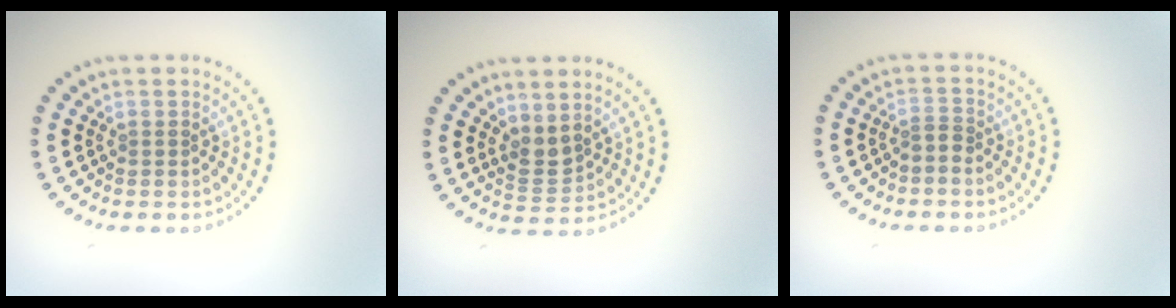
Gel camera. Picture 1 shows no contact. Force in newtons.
{"total": 2.0, "press": 1.6, "slide": 1.1}
{"total": 1.1, "press": 0.7, "slide": 0.9}